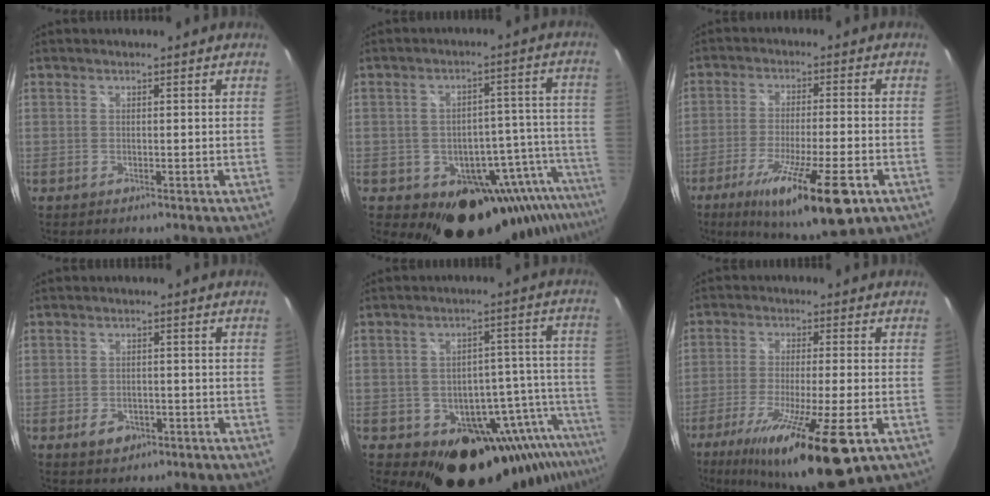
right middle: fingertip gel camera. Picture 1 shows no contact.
{"total": 18.2, "force": [-14.0, 8.9, 7.5], "torque": [-0.079, 0.018, -0.175]}
{"total": 17.4, "force": [-9.2, 3.1, 14.4], "torque": [-0.260, -0.050, -0.148]}
{"total": 3.5, "force": [-1.7, 2.5, 1.8], "torque": [-0.039, -0.002, -0.022]}
{"total": 17.7, "force": [-13.6, 8.0, 8.1], "torque": [-0.083, 0.004, -0.178]}
{"total": 17.7, "force": [-9.2, 2.4, 14.9], "torque": [-0.279, -0.056, -0.152]}